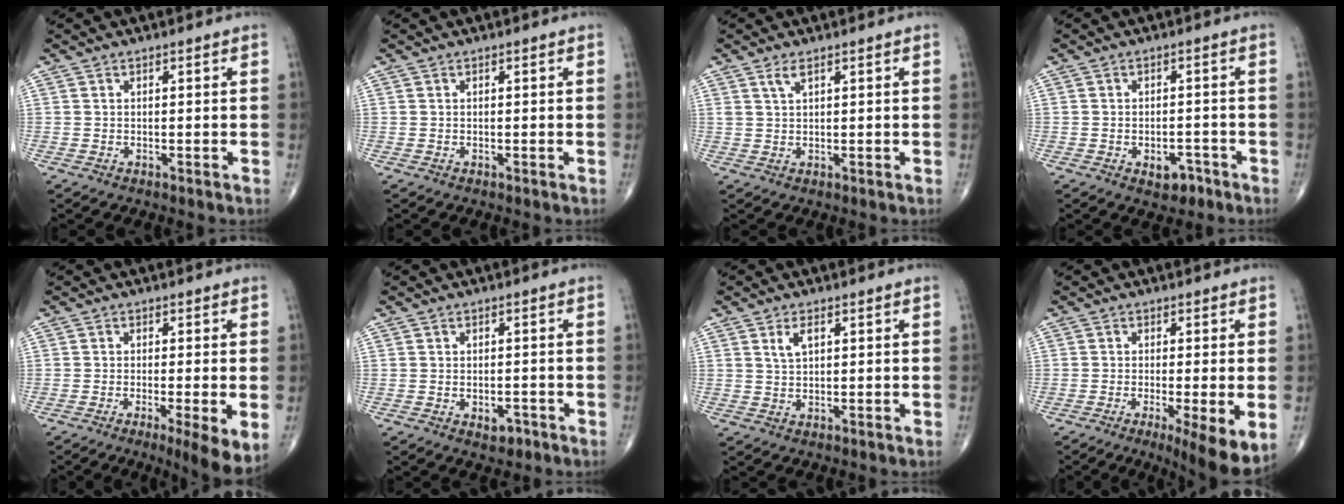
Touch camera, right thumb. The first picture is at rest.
{"total": 0.0}
{"total": 1.9, "force": [1.2, 0.6, 1.4], "torque": [-0.032, -0.001, 0.029]}
{"total": 3.8, "force": [-2.0, 2.3, 2.2], "torque": [-0.012, 0.015, -0.025]}
{"total": 7.3, "force": [-2.2, 1.1, 6.8], "torque": [-0.110, -0.019, -0.037]}
{"total": 2.6, "force": [-1.2, 1.6, 1.6], "torque": [-0.011, 0.007, -0.012]}
{"total": 2.8, "force": [1.2, 1.4, 2.2], "torque": [-0.041, -0.001, 0.025]}
{"total": 9.4, "force": [-3.1, 1.9, 8.7], "torque": [-0.134, -0.021, -0.047]}